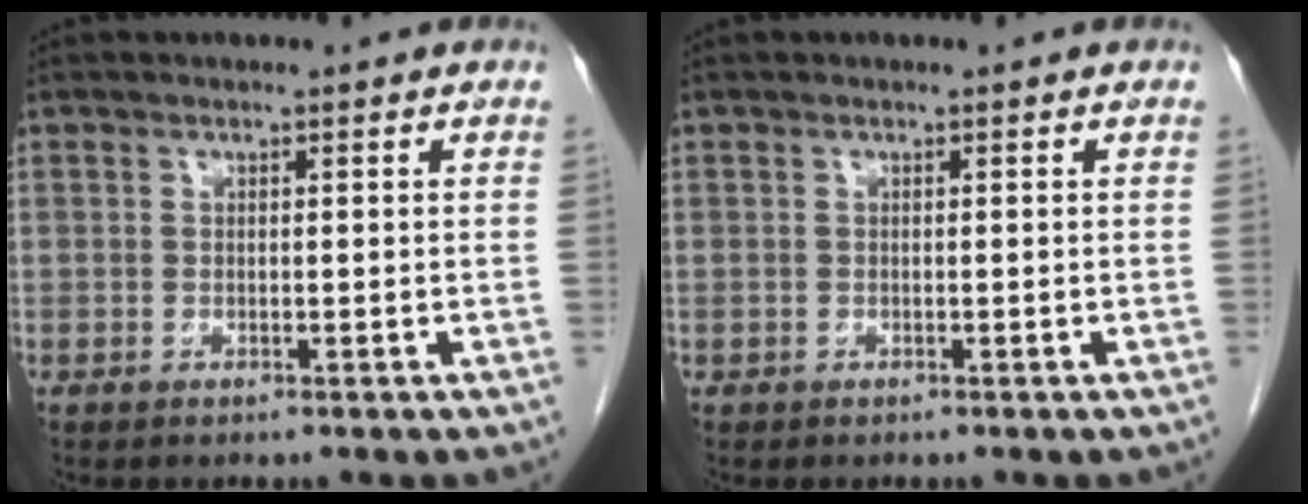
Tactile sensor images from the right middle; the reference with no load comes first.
{"total": 0.0}